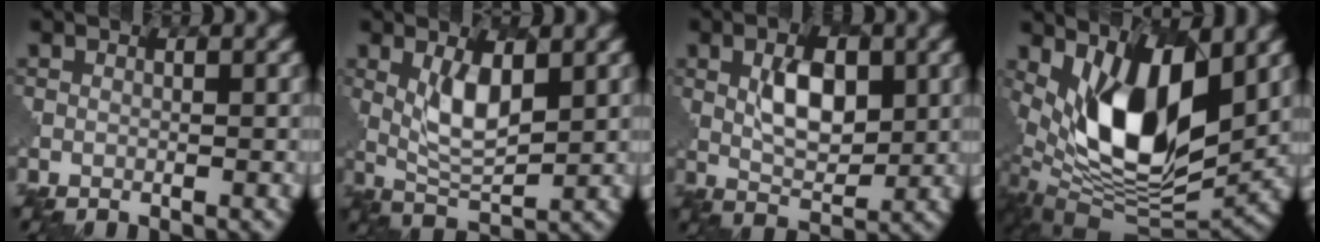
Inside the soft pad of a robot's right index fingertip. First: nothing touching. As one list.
[{"total": 4.3, "force": [1.4, 1.6, 3.7], "torque": [-0.077, -0.004, 0.033]}, {"total": 4.7, "force": [1.2, 2.6, 3.8], "torque": [-0.070, -0.001, 0.024]}, {"total": 11.9, "force": [2.9, 5.5, 10.2], "torque": [-0.178, -0.018, 0.056]}]